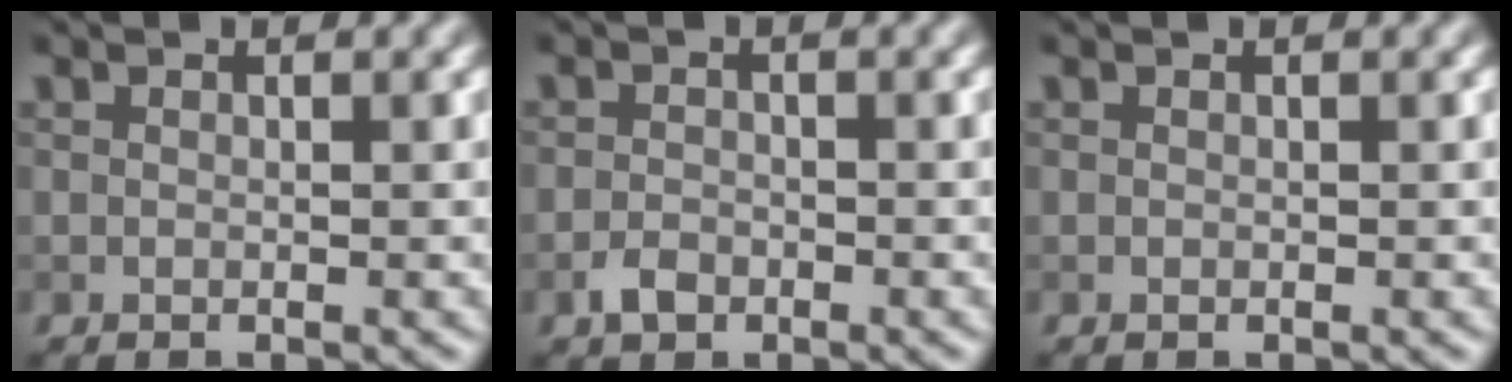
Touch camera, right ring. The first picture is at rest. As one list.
[{"total": 1.6, "force": [-1.1, 1.0, 0.7], "torque": [-0.012, 0.000, -0.022]}, {"total": 0.0}]